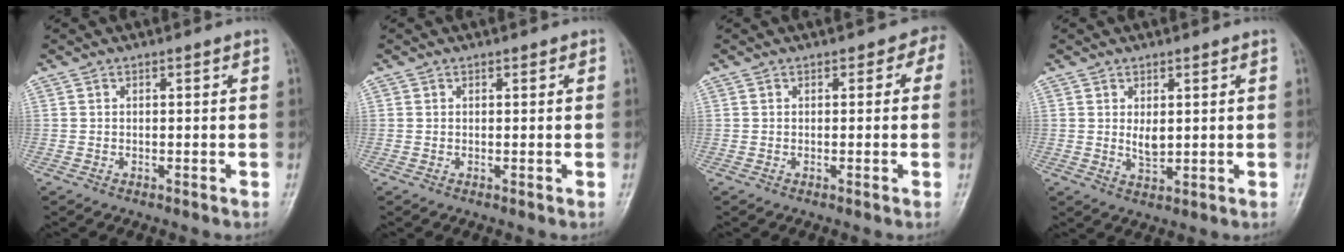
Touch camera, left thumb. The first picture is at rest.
{"total": 0.9, "force": [0.5, 0.7, 0.2], "torque": [0.009, -0.002, 0.003]}
{"total": 2.6, "force": [1.1, 2.0, 1.4], "torque": [0.017, 0.003, 0.003]}
{"total": 3.1, "force": [0.8, 1.8, 2.4], "torque": [-0.034, -0.012, 0.017]}